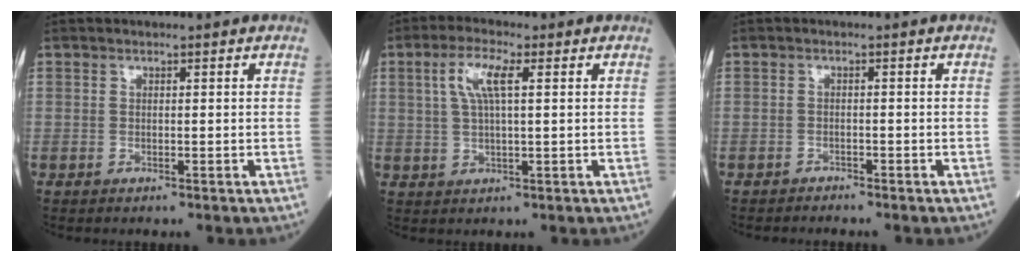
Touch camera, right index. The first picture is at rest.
{"total": 5.6, "force": [1.8, 1.1, 5.2], "torque": [-0.111, 0.011, 0.038]}
{"total": 0.9, "force": [-0.9, 0.0, -0.2], "torque": [-0.003, -0.005, -0.016]}